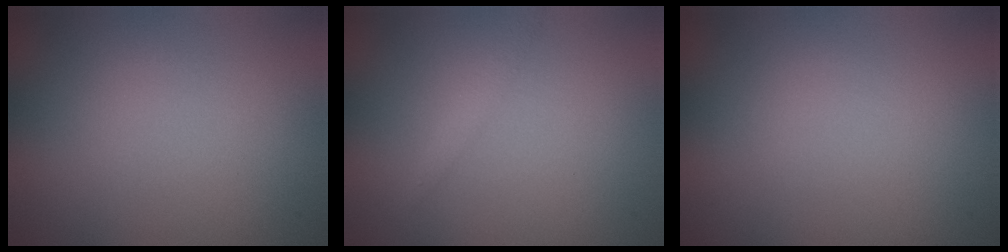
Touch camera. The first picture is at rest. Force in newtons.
{"total": 1.0, "press": 1.0, "slide": 0.0}
{"total": 0.0}